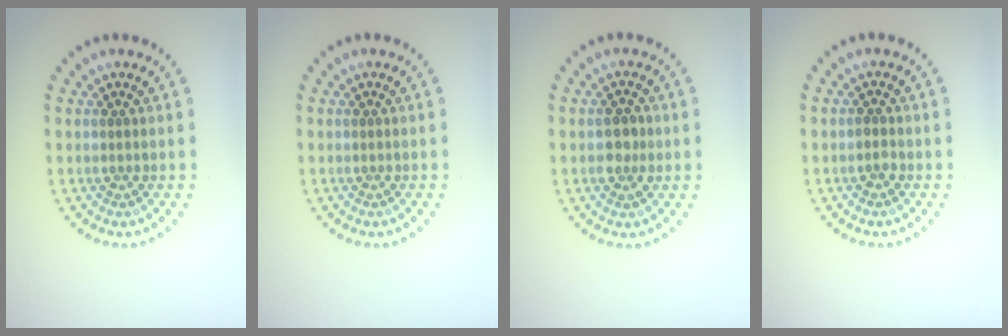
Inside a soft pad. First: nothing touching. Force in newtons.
{"total": 0.0}
{"total": 2.1, "press": 2.1, "slide": 0.2}
{"total": 0.8, "press": 0.8, "slide": 0.2}